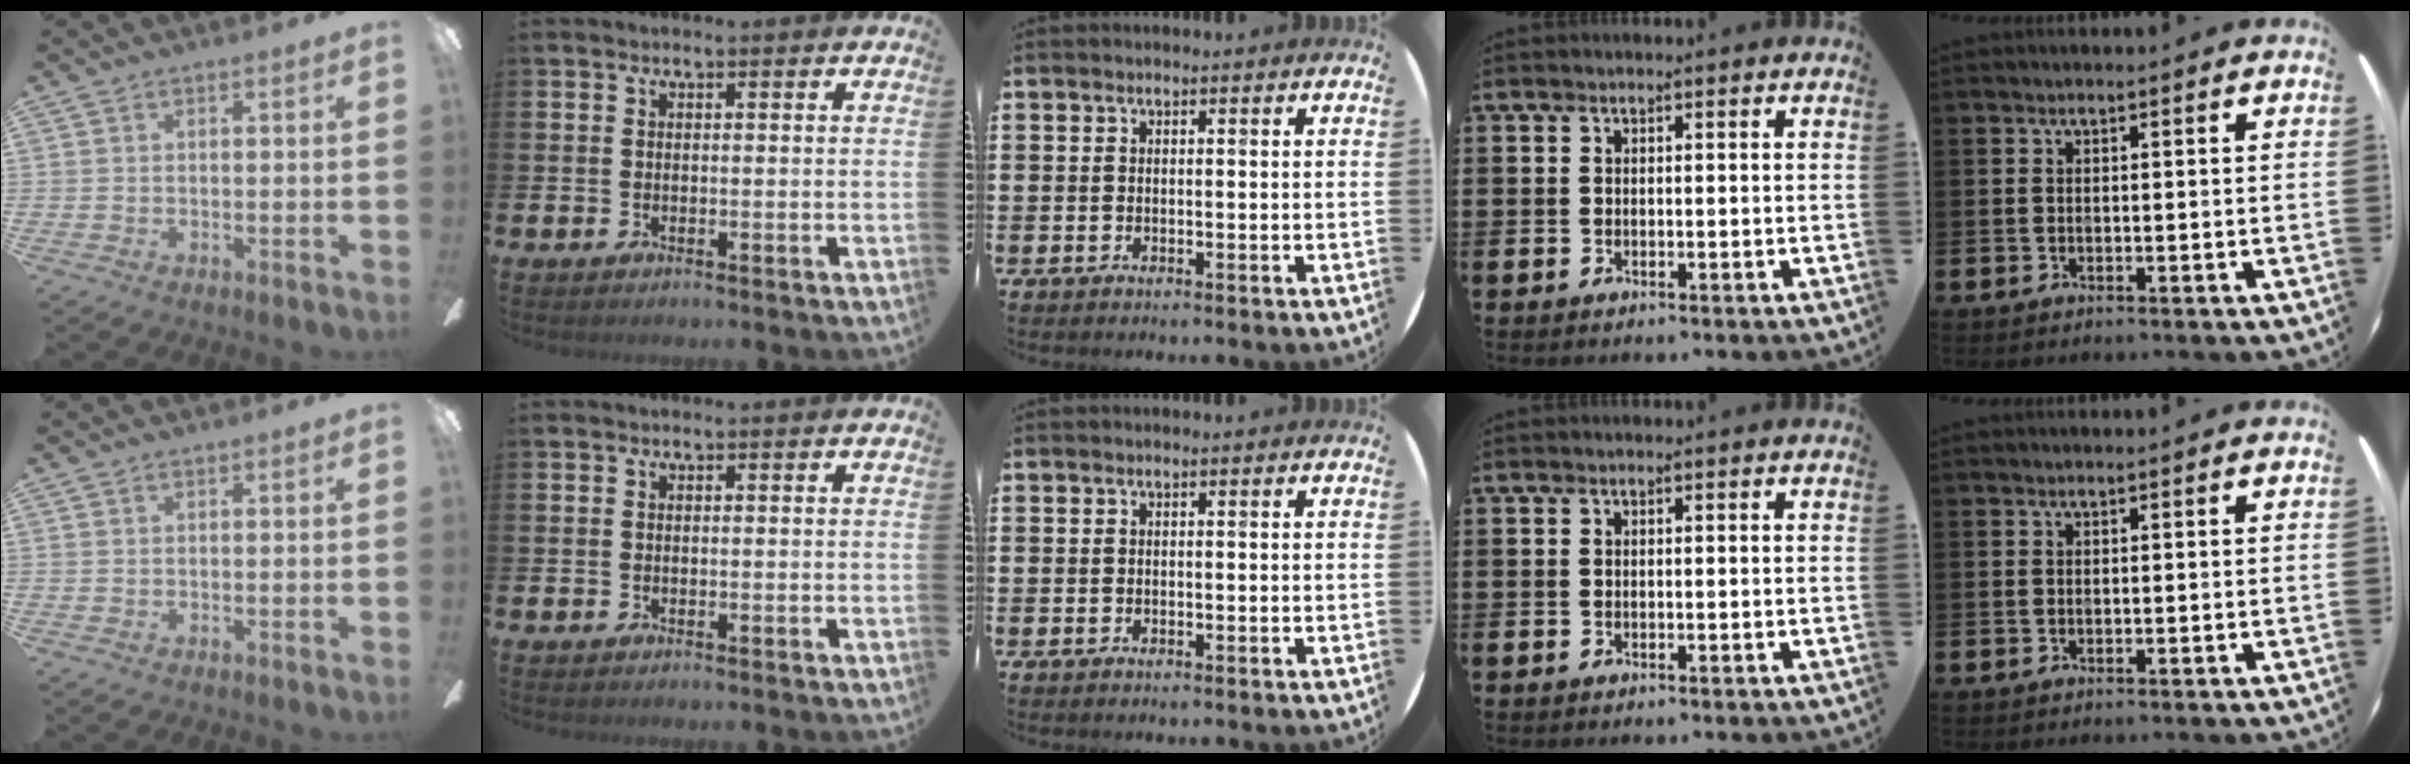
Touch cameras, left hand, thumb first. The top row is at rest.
{}